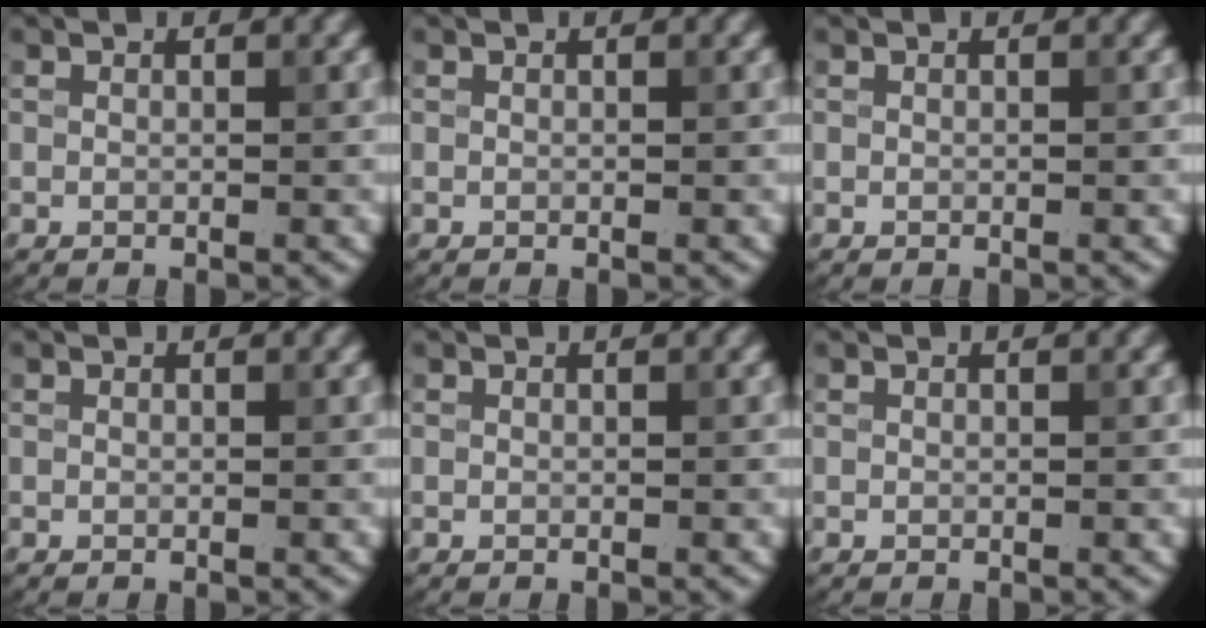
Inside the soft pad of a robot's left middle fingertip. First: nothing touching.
{"total": 0.0}
{"total": 0.0}
{"total": 0.0}
{"total": 0.0}
{"total": 0.0}